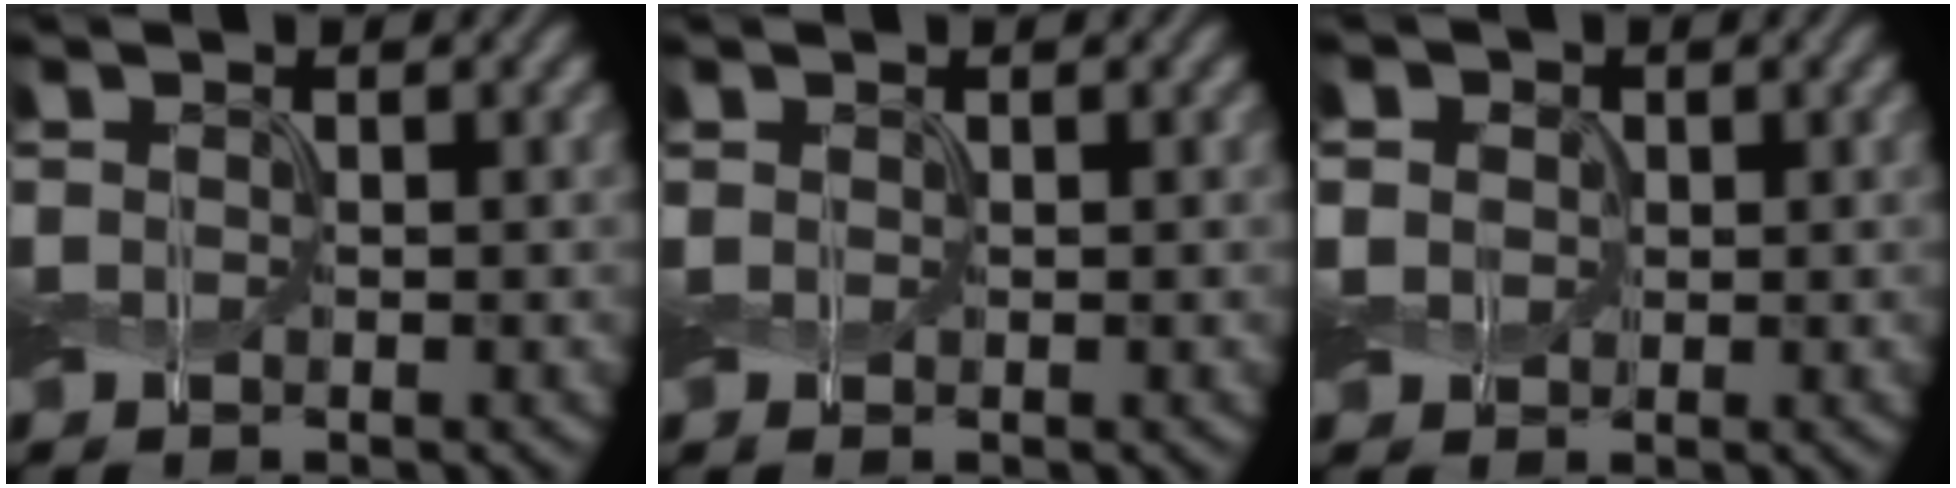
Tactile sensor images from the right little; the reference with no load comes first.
{"total": 0.0}
{"total": 3.6, "force": [0.9, 3.0, 1.7], "torque": [-0.047, 0.013, 0.002]}